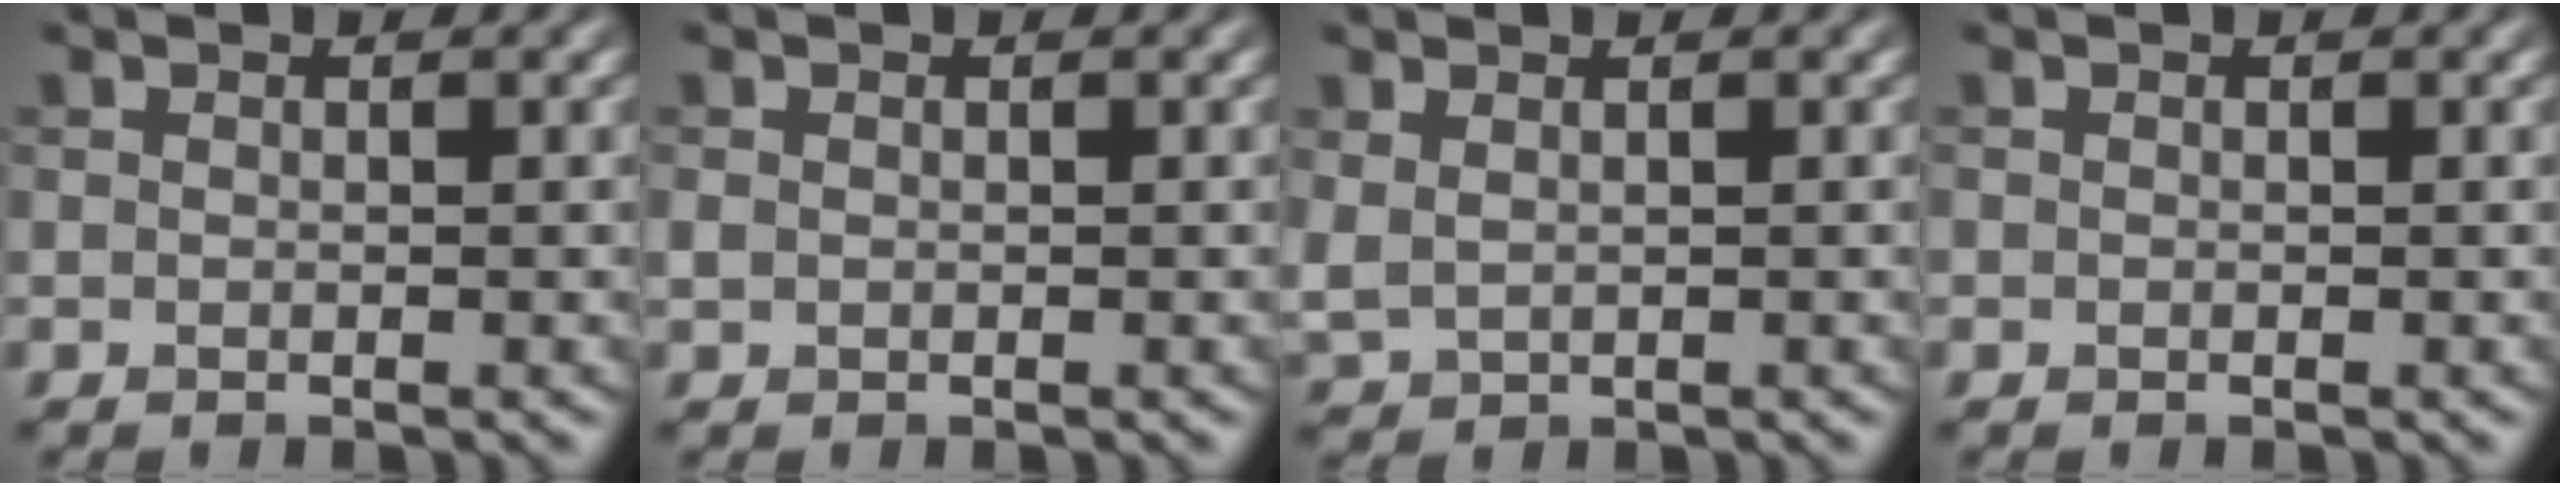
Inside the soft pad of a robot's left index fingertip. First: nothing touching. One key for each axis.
{"total": 0.5, "fx": 0.0, "fy": 0.5, "fz": 0.2, "tx": -0.005, "ty": -0.001, "tz": 0.000}
{"total": 1.7, "fx": 0.7, "fy": 1.0, "fz": 1.1, "tx": -0.031, "ty": -0.003, "tz": 0.022}
{"total": 0.0}